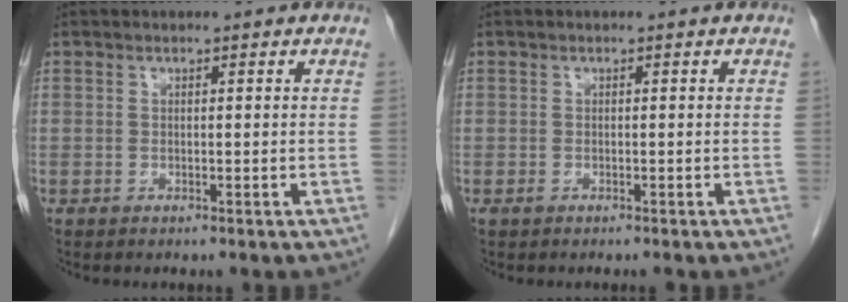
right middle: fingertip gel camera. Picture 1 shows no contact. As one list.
[{"total": 0.6, "force": [-0.4, 0.2, 0.4], "torque": [-0.010, -0.001, -0.005]}]